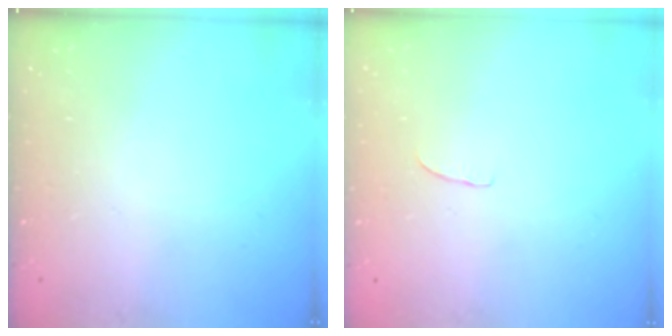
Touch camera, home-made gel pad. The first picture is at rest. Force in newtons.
{"total": 3.7, "press": 3.7, "slide": 0.3}